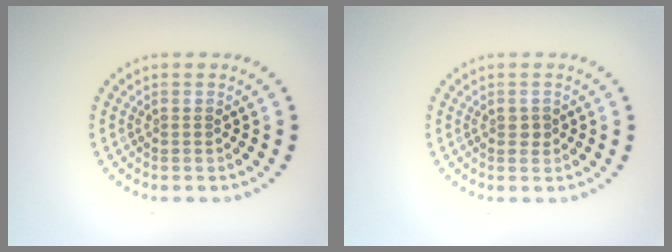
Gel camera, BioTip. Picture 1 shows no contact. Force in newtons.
{"total": 1.0, "press": 1.0, "slide": 0.2}